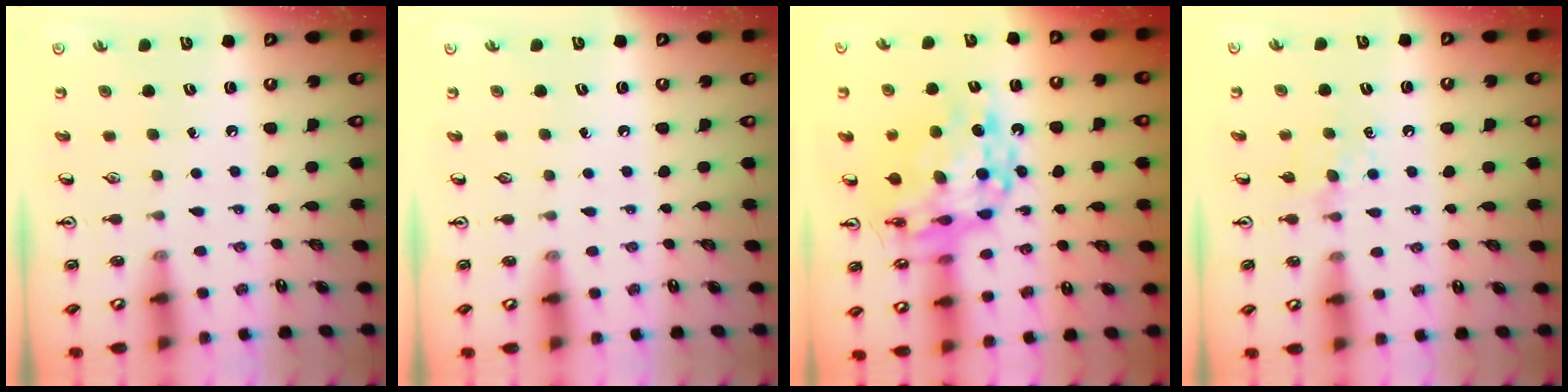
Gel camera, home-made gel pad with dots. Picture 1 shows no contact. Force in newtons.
{"total": 0.0}
{"total": 16.6, "press": 16.5, "slide": 1.8}
{"total": 4.8, "press": 4.7, "slide": 0.7}